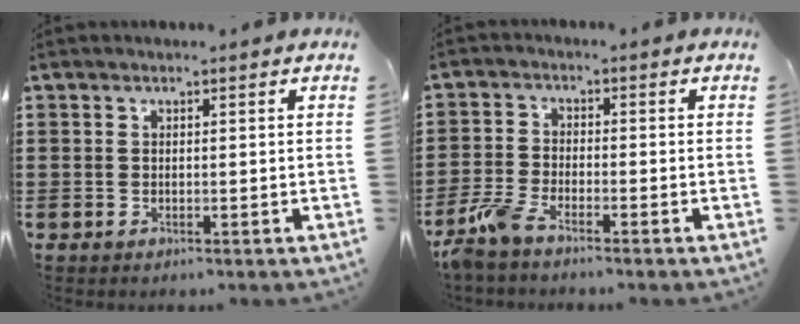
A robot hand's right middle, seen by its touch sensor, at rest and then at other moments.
{"total": 4.6, "force": [-3.7, 0.8, 2.6], "torque": [-0.086, -0.012, -0.080]}